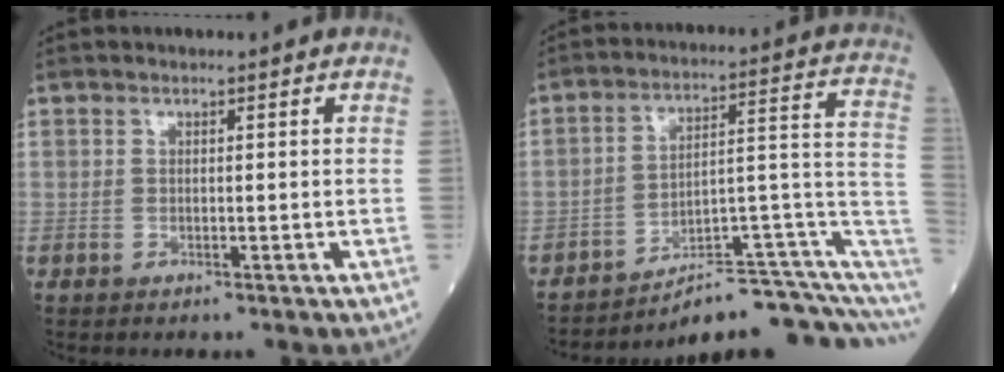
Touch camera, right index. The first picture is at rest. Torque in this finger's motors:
{"motor_torque": [0.24, -1.01, -0.41, -0.21]}